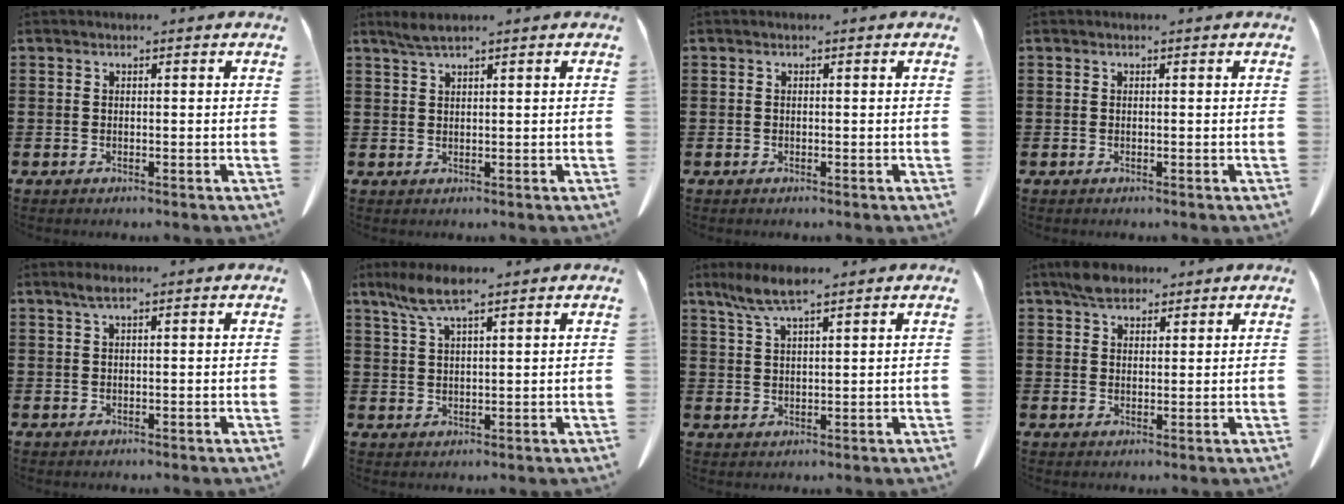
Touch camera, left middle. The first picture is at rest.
{"total": 2.1, "force": [1.7, -0.2, 1.2], "torque": [-0.025, 0.000, 0.032]}
{"total": 0.0}
{"total": 0.0}
{"total": 1.4, "force": [0.7, -0.1, 1.2], "torque": [-0.023, 0.001, 0.013]}
{"total": 5.3, "force": [3.5, 0.6, 4.0], "torque": [-0.091, -0.002, 0.061]}
{"total": 5.4, "force": [3.8, 0.5, 3.8], "torque": [-0.082, -0.001, 0.068]}
{"total": 4.0, "force": [3.3, 1.6, 1.6], "torque": [-0.030, 0.004, 0.062]}